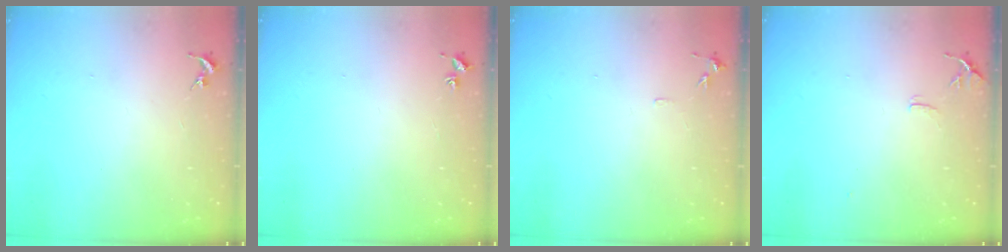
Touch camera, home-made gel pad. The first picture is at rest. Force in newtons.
{"total": 1.9, "press": 1.9, "slide": 0.2}
{"total": 4.8, "press": 4.8, "slide": 0.7}
{"total": 7.1, "press": 7.1, "slide": 0.8}